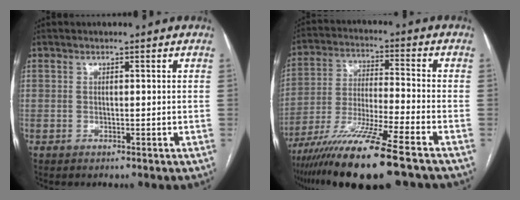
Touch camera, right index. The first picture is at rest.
{"total": 16.4, "force": [-11.5, 0.1, 11.7], "torque": [-0.229, -0.046, -0.206]}